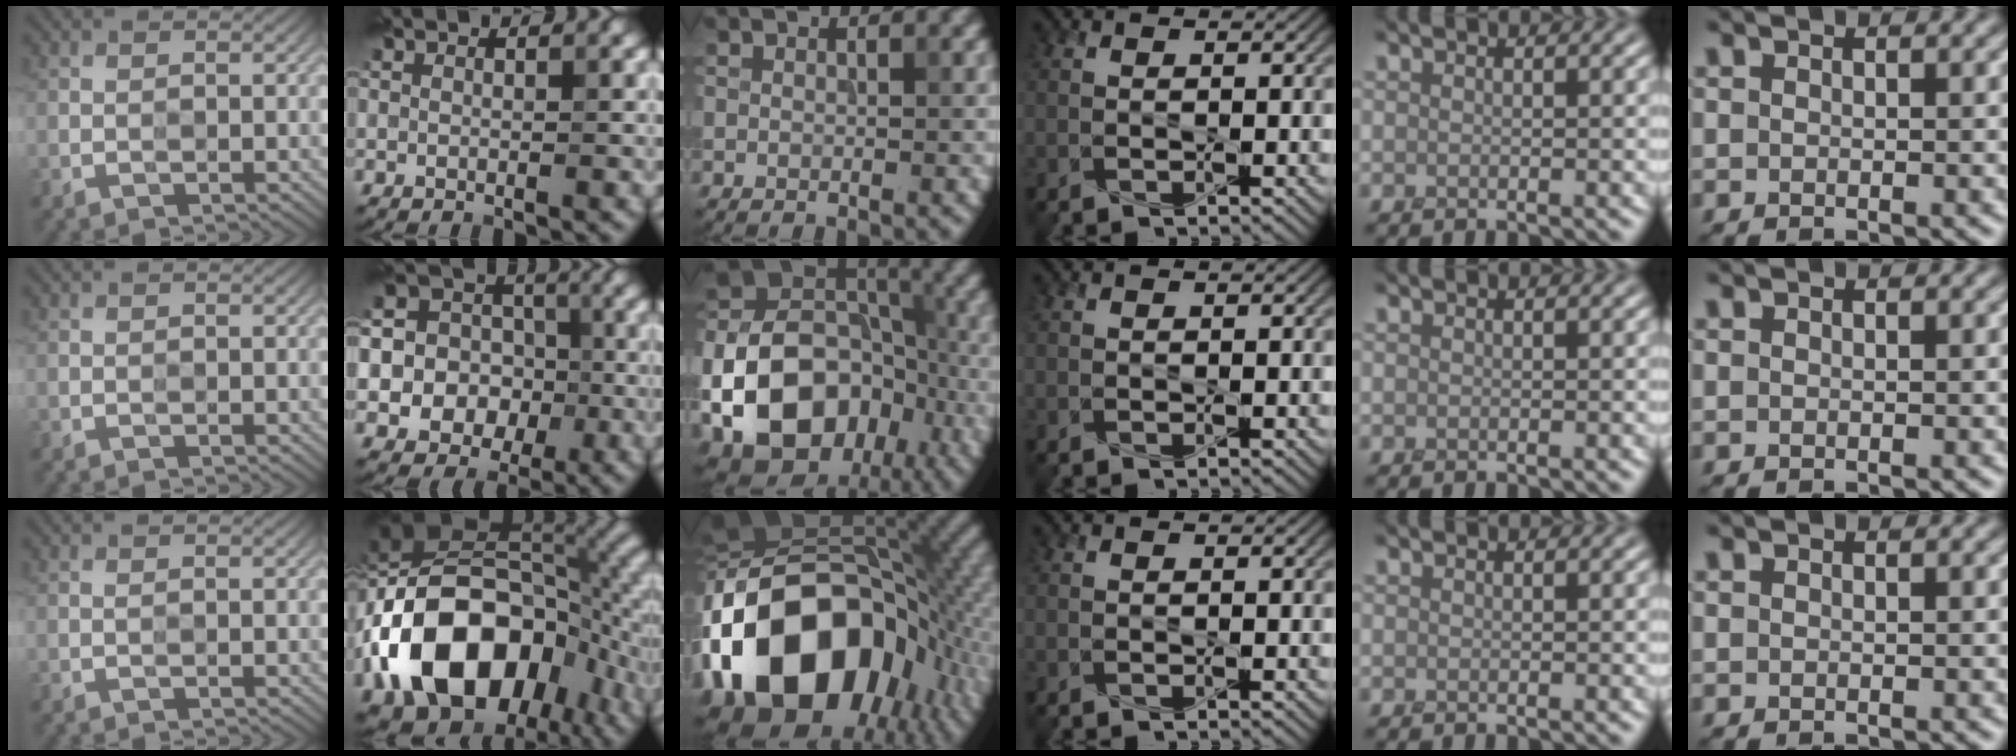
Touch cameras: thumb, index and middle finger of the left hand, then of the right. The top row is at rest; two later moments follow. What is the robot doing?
{"motion": "press", "object": "gel pad"}